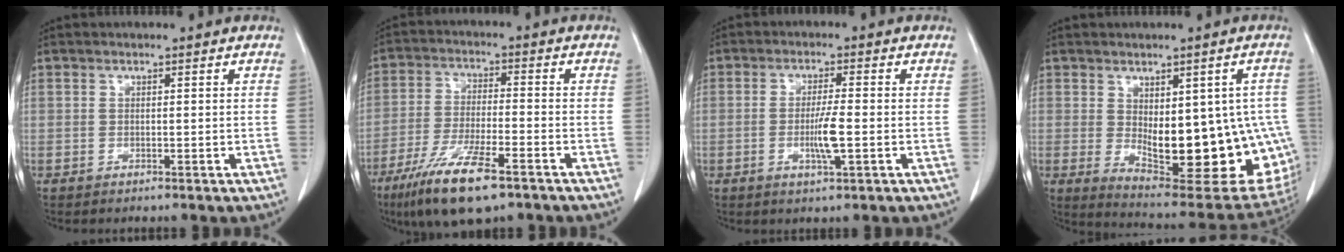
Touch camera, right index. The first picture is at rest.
{"total": 12.3, "force": [-7.8, 2.2, 9.2], "torque": [-0.176, -0.025, -0.136]}
{"total": 5.0, "force": [-1.1, 0.3, 4.8], "torque": [-0.093, -0.009, -0.019]}
{"total": 20.9, "force": [-2.7, 8.6, 18.9], "torque": [-0.181, -0.001, -0.006]}